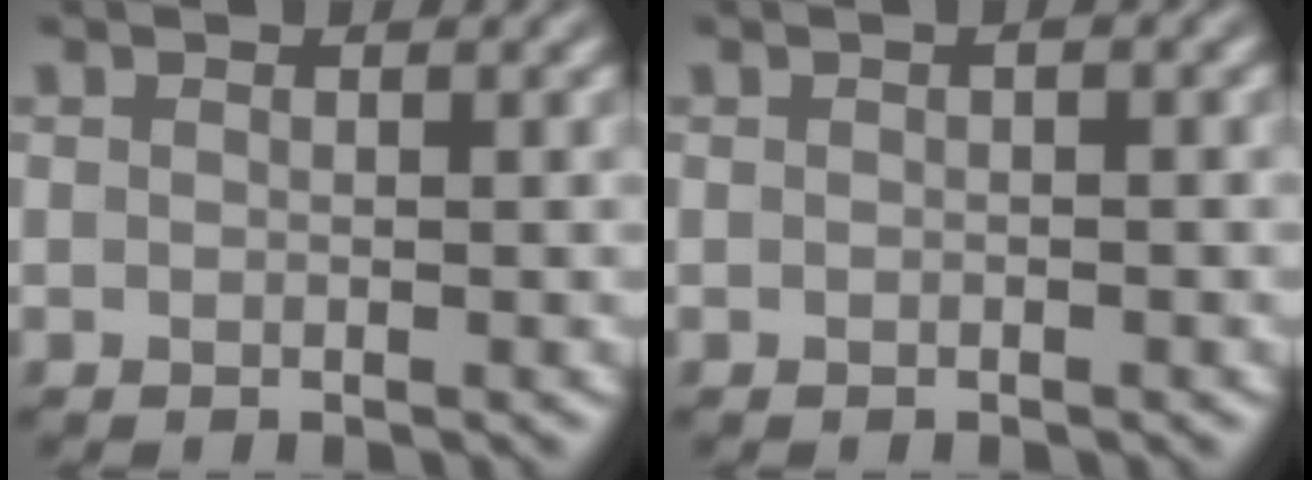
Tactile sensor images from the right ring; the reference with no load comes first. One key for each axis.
{"total": 0.6, "fx": 0.1, "fy": 0.3, "fz": 0.5, "tx": -0.010, "ty": 0.004, "tz": -0.001}